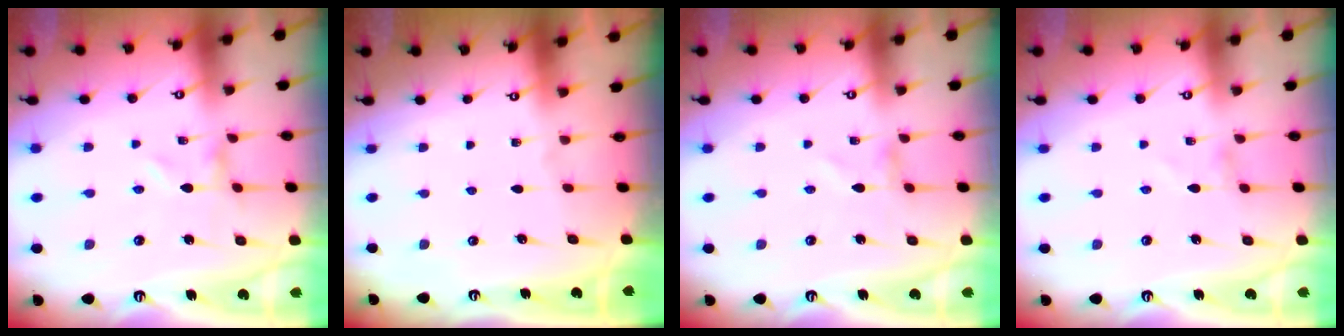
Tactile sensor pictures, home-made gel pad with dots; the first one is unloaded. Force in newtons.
{"total": 0.0}
{"total": 0.0}
{"total": 1.4, "press": 1.4, "slide": 0.1}